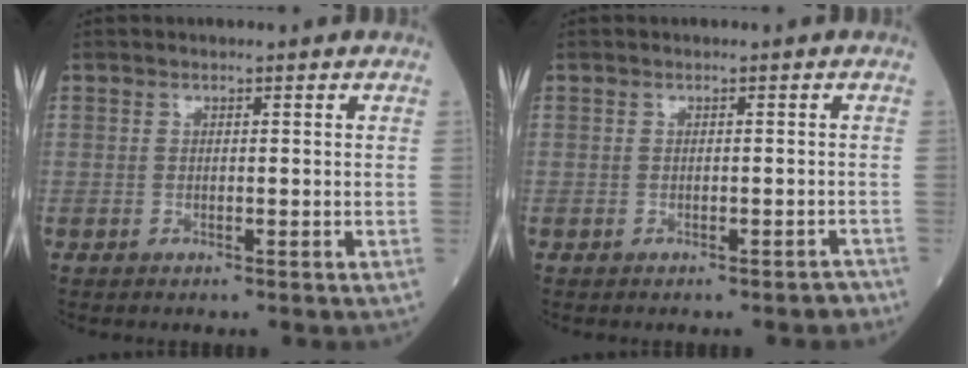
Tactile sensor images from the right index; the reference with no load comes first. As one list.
[{"total": 1.9, "force": [-1.7, 0.6, 0.7], "torque": [-0.007, -0.001, -0.018]}]